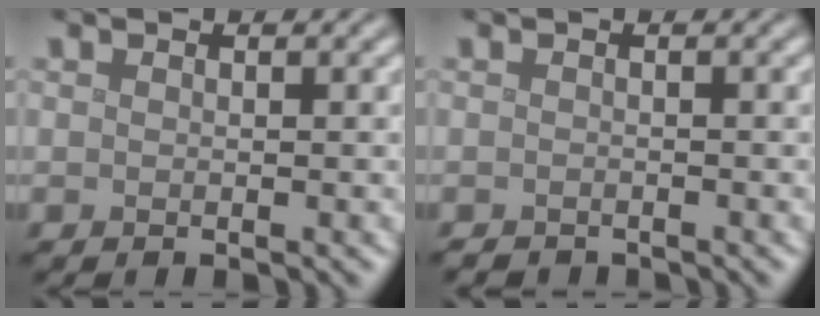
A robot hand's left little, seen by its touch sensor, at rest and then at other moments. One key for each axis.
{"total": 1.1, "fx": -1.0, "fy": 0.2, "fz": 0.0, "tx": 0.002, "ty": -0.004, "tz": -0.017}